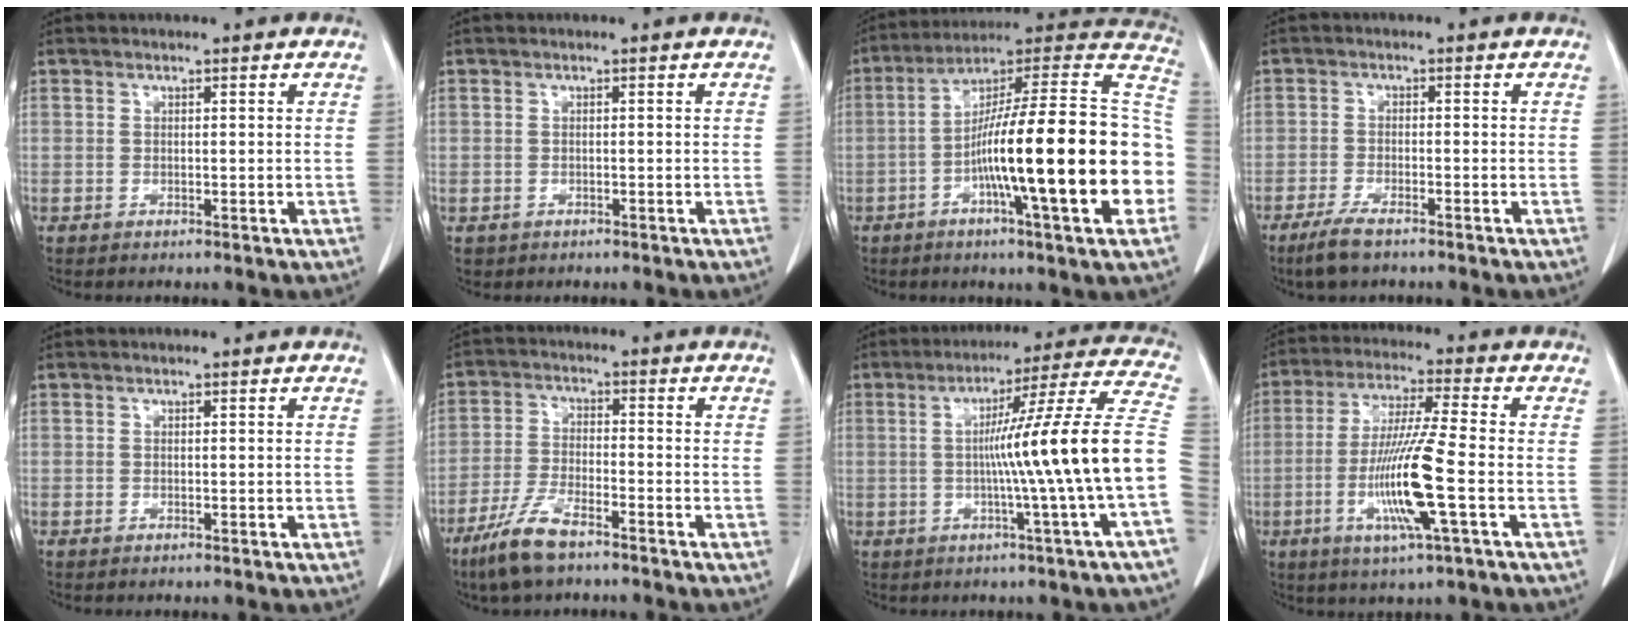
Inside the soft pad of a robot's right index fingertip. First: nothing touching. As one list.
[{"total": 1.0, "force": [-0.5, 0.9, 0.0], "torque": [-0.010, 0.004, -0.003]}, {"total": 26.4, "force": [-5.5, 1.4, 25.8], "torque": [-0.319, 0.010, -0.098]}, {"total": 4.4, "force": [-3.3, 0.8, 2.8], "torque": [-0.062, -0.008, -0.061]}, {"total": 0.0}, {"total": 7.9, "force": [-5.7, 1.7, 5.1], "torque": [-0.114, -0.014, -0.110]}, {"total": 17.3, "force": [-2.0, -2.8, 17.0], "torque": [-0.230, 0.010, -0.038]}, {"total": 12.3, "force": [-3.1, -0.5, 11.9], "torque": [-0.237, -0.015, -0.064]}]